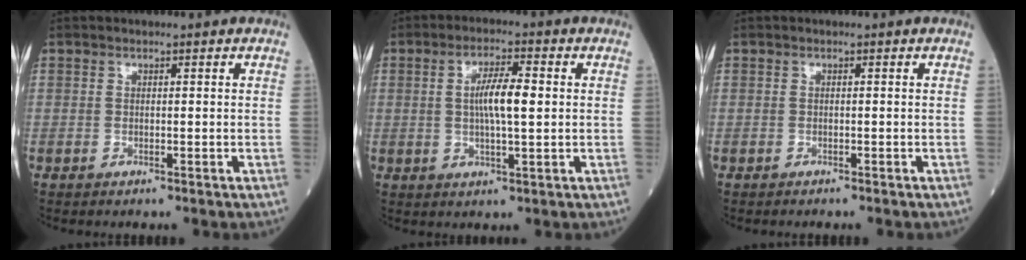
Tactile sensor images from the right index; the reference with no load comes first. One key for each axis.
{"total": 6.5, "fx": 0.7, "fy": 1.0, "fz": 6.3, "tx": -0.112, "ty": 0.008, "tz": 0.012}
{"total": 0.0}